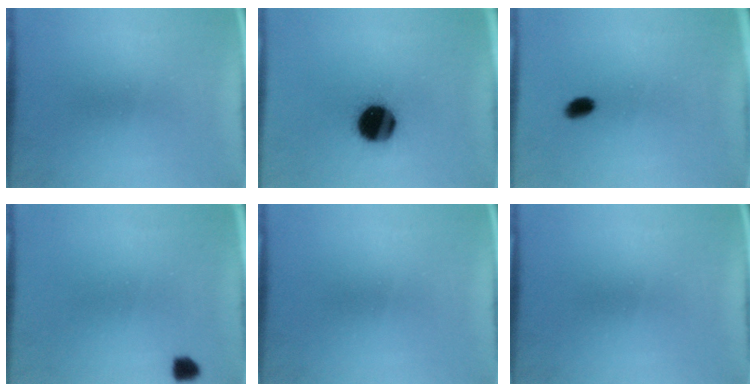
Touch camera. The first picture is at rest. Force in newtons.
{"total": 14.9}
{"total": 2.4}
{"total": 2.0}
{"total": 0.0}
{"total": 0.0}